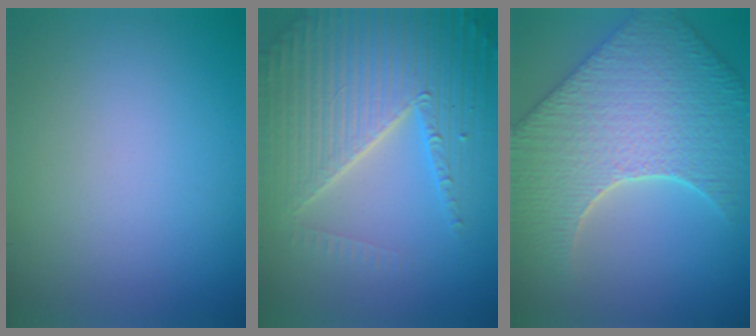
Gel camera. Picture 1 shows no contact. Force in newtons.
{"total": 7.1, "press": 6.9, "slide": 1.6}
{"total": 8.1, "press": 6.9, "slide": 4.2}